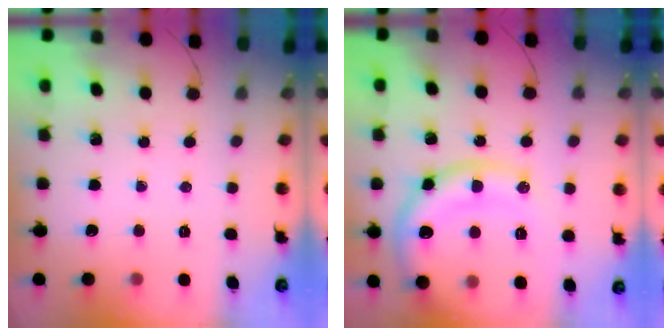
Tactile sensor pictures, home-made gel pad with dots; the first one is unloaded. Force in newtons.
{"total": 15.2, "press": 15.1, "slide": 1.7}